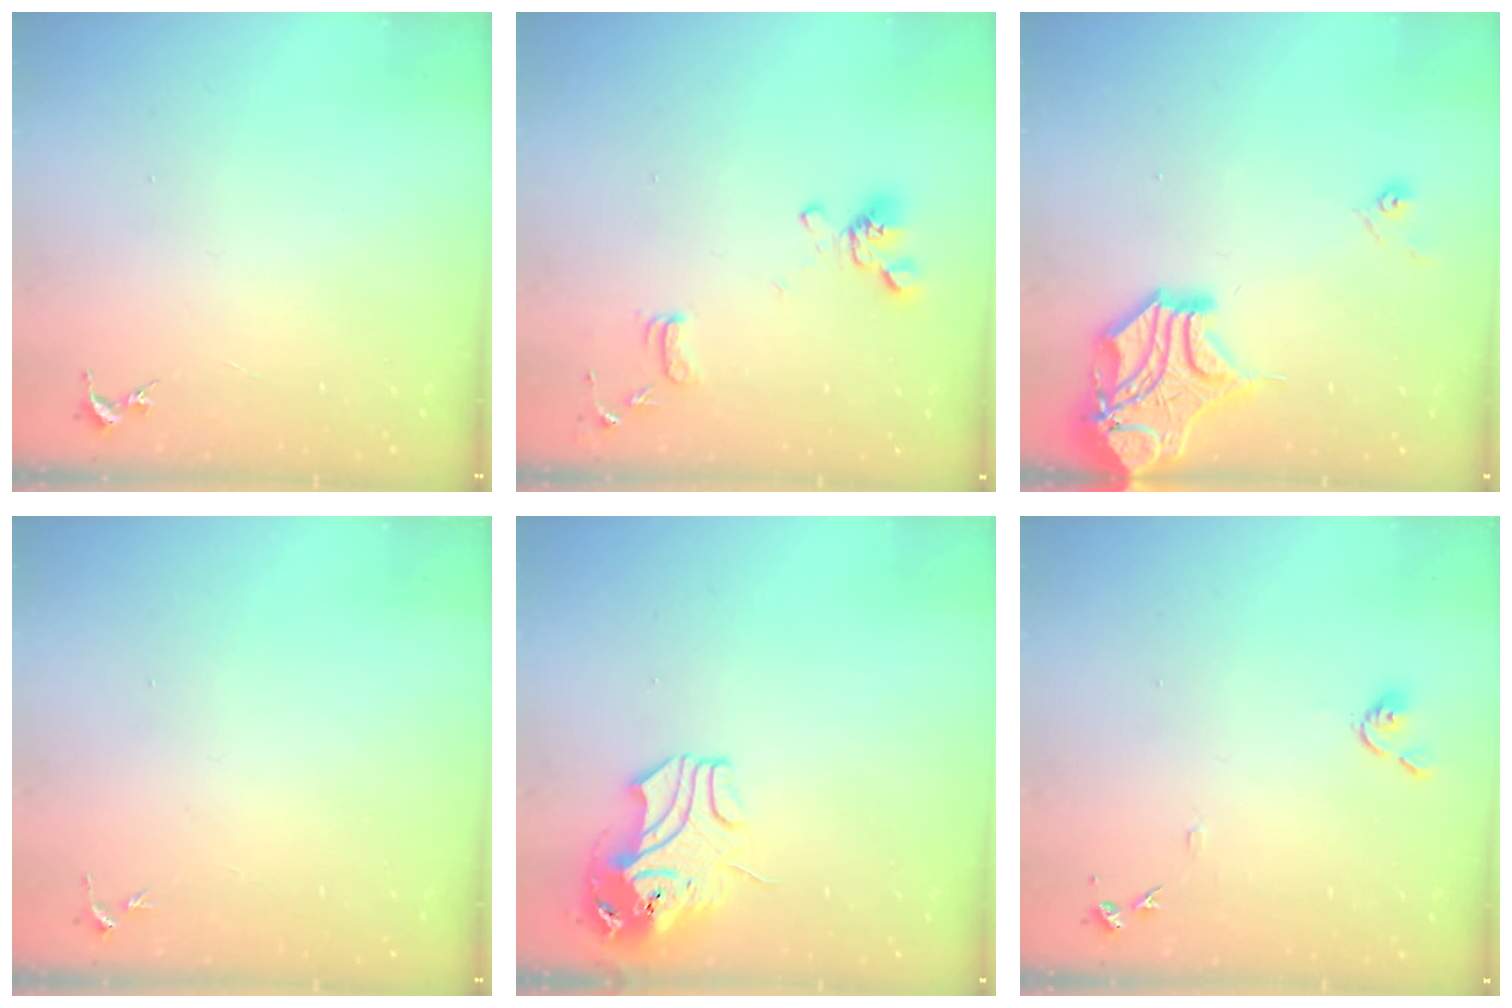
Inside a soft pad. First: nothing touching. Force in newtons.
{"total": 12.0, "press": 11.9, "slide": 1.8}
{"total": 15.9, "press": 15.7, "slide": 2.4}
{"total": 2.6, "press": 2.5, "slide": 0.3}
{"total": 11.0, "press": 10.9, "slide": 1.7}
{"total": 6.2, "press": 6.2, "slide": 0.6}